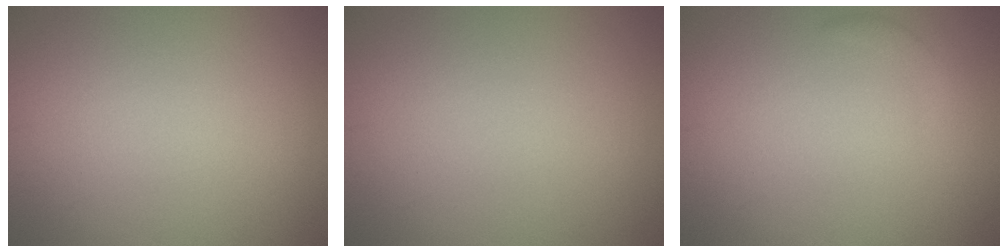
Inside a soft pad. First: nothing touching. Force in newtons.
{"total": 0.0}
{"total": 1.0, "press": 1.0, "slide": 0.1}